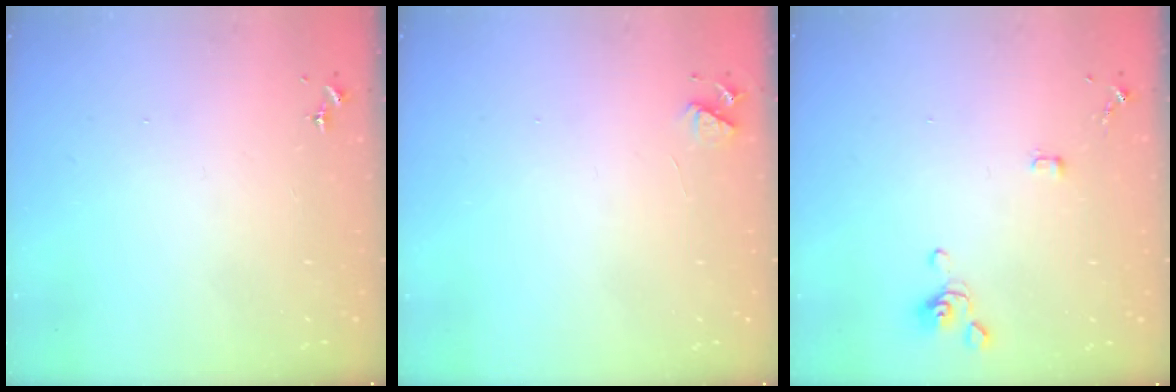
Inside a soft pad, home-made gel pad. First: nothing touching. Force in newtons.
{"total": 4.2, "press": 4.2, "slide": 0.5}
{"total": 3.7, "press": 3.6, "slide": 0.9}